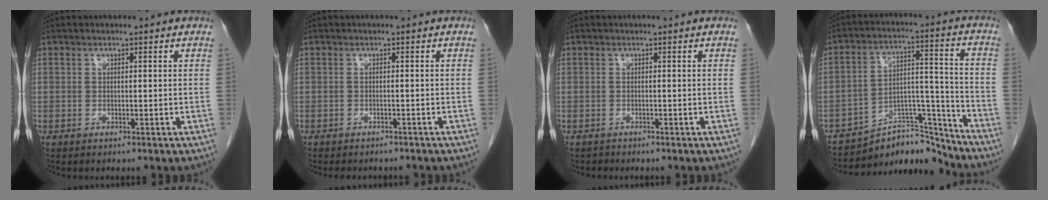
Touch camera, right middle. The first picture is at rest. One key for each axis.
{"total": 4.7, "fx": -4.2, "fy": 1.7, "fz": 1.4, "tx": -0.017, "ty": -0.001, "tz": -0.051}
{"total": 0.5, "fx": -0.5, "fy": 0.2, "fz": -0.1, "tx": -0.008, "ty": -0.002, "tz": -0.011}
{"total": 11.5, "fx": -11.1, "fy": 2.6, "fz": 0.9, "tx": 0.002, "ty": 0.058, "tz": -0.181}